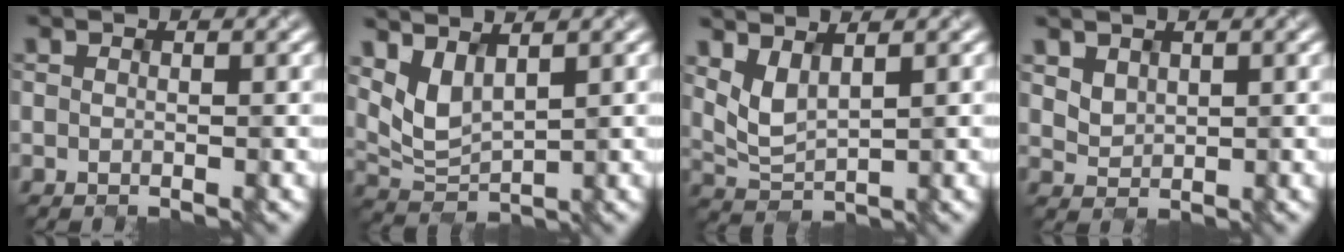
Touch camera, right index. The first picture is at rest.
{"total": 3.3, "force": [1.8, 1.6, 2.3], "torque": [-0.057, -0.006, 0.042]}
{"total": 2.4, "force": [1.4, 0.9, 1.7], "torque": [-0.048, -0.005, 0.036]}
{"total": 1.8, "force": [1.1, 1.3, 0.6], "torque": [-0.018, 0.002, 0.024]}